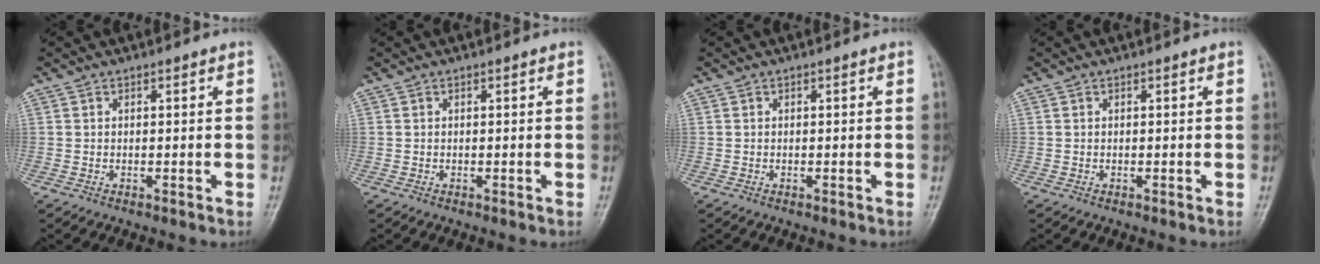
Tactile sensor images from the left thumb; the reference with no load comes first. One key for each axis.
{"total": 0.0}
{"total": 0.0}
{"total": 0.0}